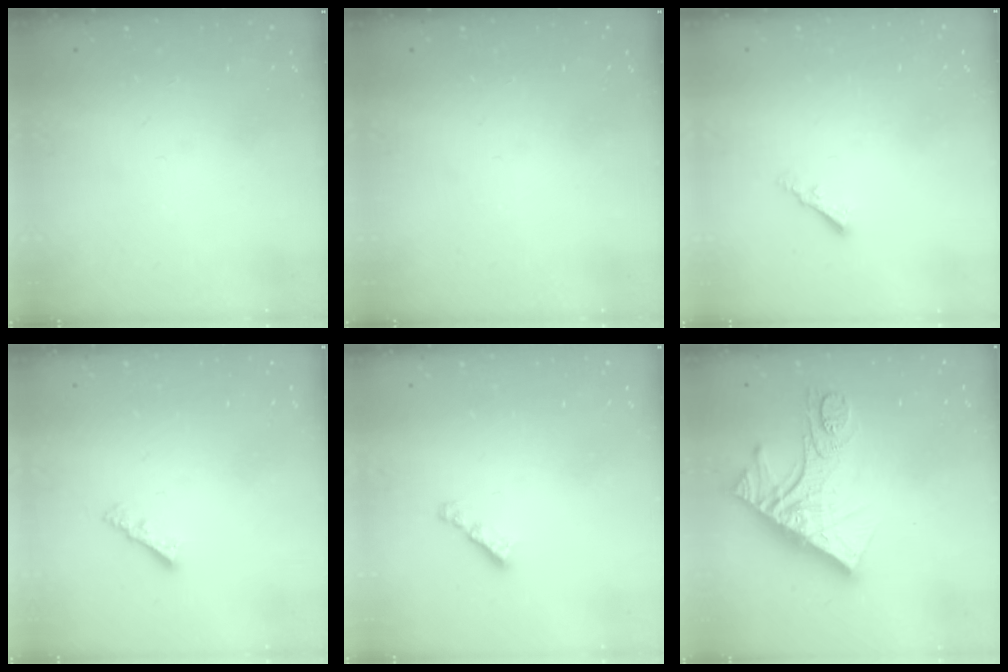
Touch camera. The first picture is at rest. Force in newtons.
{"total": 0.0}
{"total": 2.2, "press": 2.2, "slide": 0.4}
{"total": 3.5, "press": 3.5, "slide": 0.3}
{"total": 2.2, "press": 2.1, "slide": 0.6}
{"total": 15.7, "press": 15.6, "slide": 1.6}